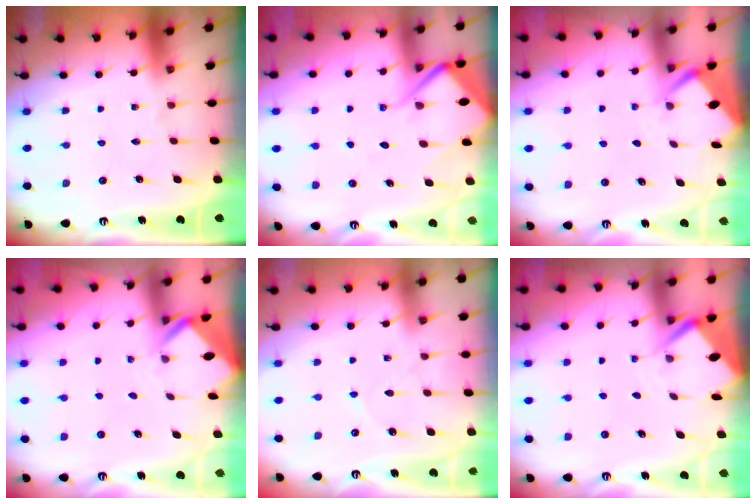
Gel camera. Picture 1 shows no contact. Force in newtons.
{"total": 9.3, "press": 9.3, "slide": 1.0}
{"total": 2.8, "press": 2.8, "slide": 0.4}
{"total": 3.0, "press": 3.0, "slide": 0.2}
{"total": 3.4, "press": 3.3, "slide": 0.5}
{"total": 3.6, "press": 3.6, "slide": 0.4}